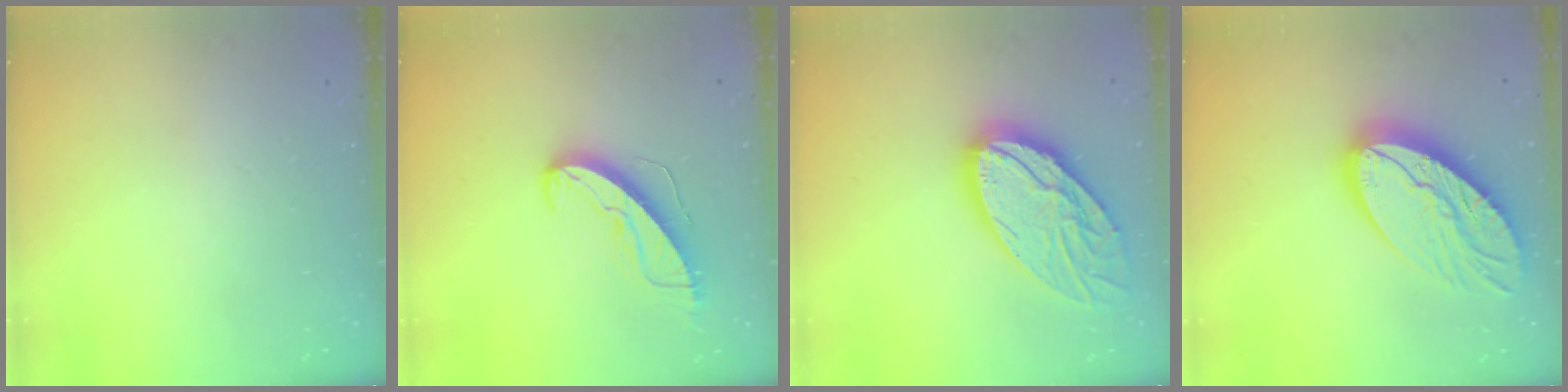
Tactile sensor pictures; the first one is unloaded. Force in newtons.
{"total": 9.4, "press": 9.4, "slide": 0.5}
{"total": 24.2, "press": 24.1, "slide": 2.4}
{"total": 18.9, "press": 18.9, "slide": 1.5}